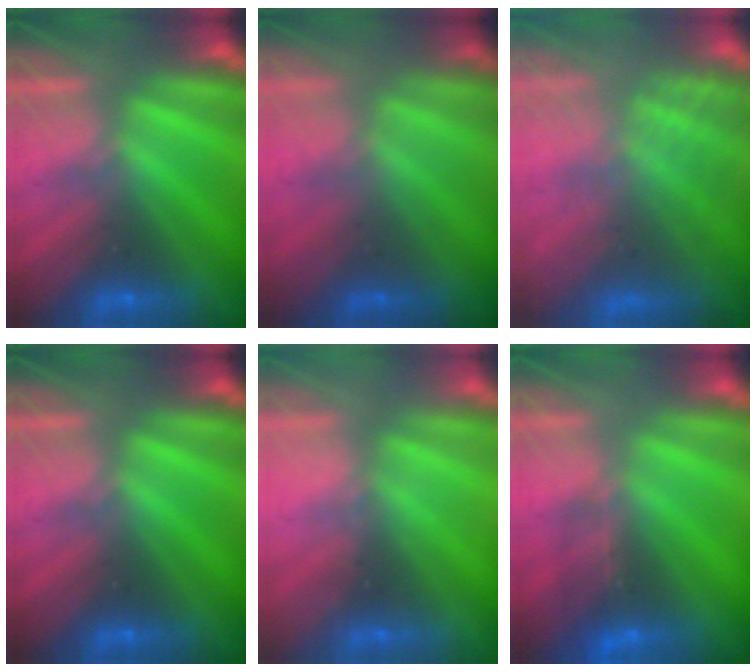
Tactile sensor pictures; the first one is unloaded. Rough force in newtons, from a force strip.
{"total": 1.1}
{"total": 8.9}
{"total": 0.0}
{"total": 2.1}
{"total": 1.3}